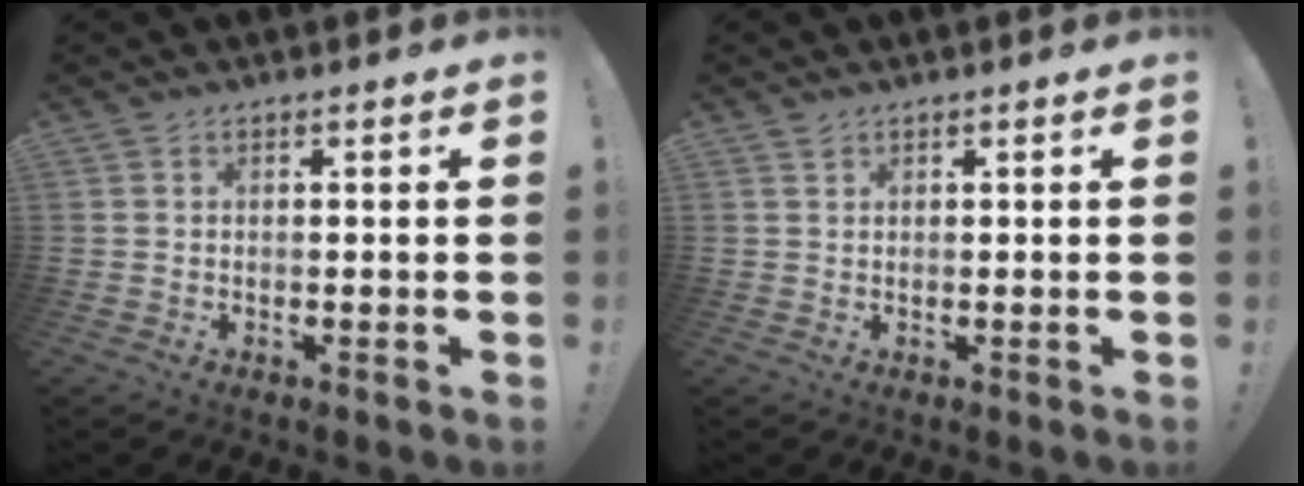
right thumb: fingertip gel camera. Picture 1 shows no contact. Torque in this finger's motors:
{"motor_torque": [0.15, 0.03, 0.07, -0.09, -0.12]}